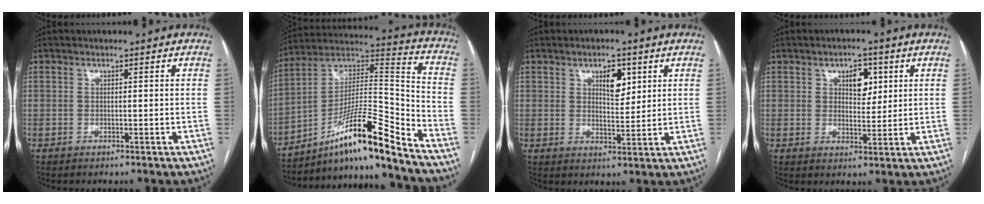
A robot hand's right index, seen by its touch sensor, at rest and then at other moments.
{"total": 16.8, "force": [-12.2, -0.3, 11.5], "torque": [-0.206, 0.030, -0.206]}
{"total": 4.9, "force": [2.3, 2.1, 3.7], "torque": [-0.059, 0.001, 0.039]}
{"total": 4.8, "force": [1.9, 2.6, 3.6], "torque": [-0.053, 0.007, 0.032]}